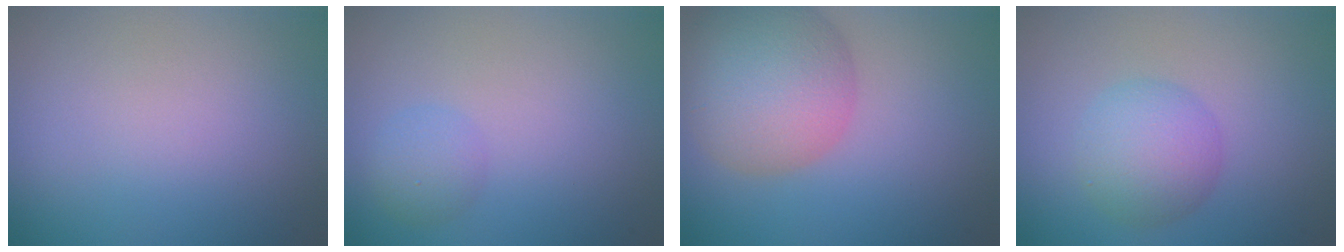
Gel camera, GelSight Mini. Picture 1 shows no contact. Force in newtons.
{"total": 1.6, "press": 1.6, "slide": 0.1}
{"total": 8.6, "press": 8.6, "slide": 0.3}
{"total": 4.0, "press": 4.0, "slide": 0.0}